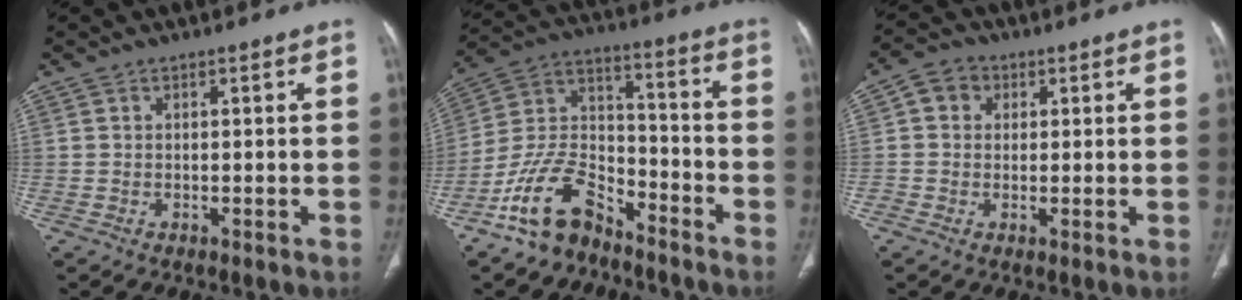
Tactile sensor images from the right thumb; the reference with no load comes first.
{"total": 13.4, "force": [-9.7, 6.9, 6.2], "torque": [-0.107, 0.083, -0.189]}
{"total": 4.7, "force": [1.1, 4.3, 1.8], "torque": [-0.007, 0.007, 0.011]}